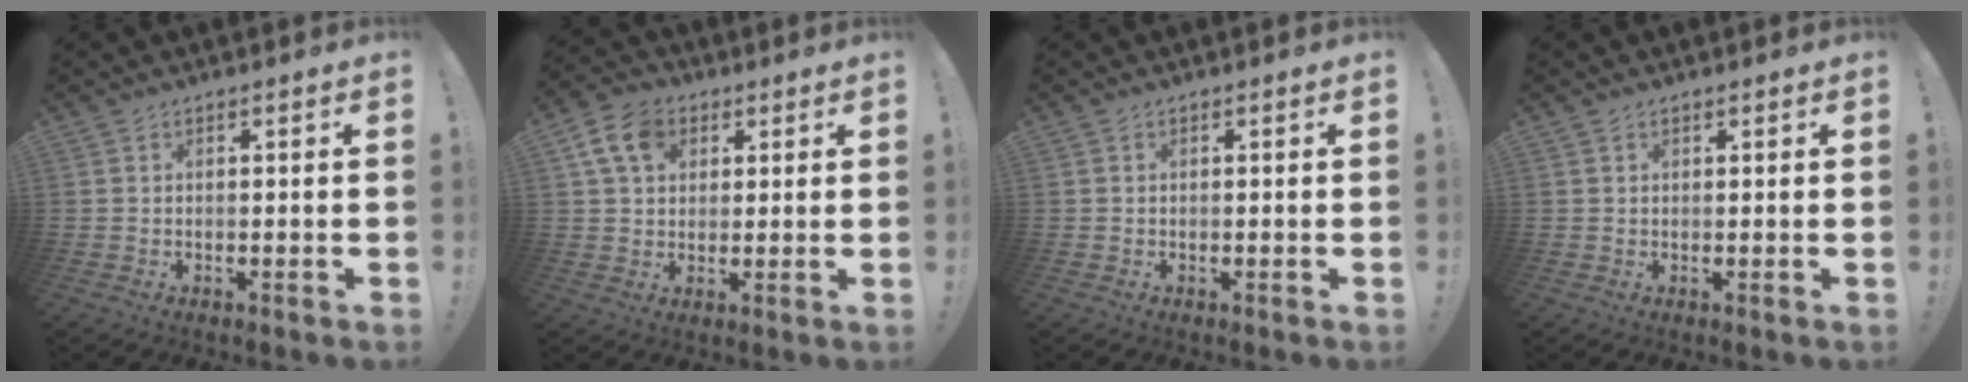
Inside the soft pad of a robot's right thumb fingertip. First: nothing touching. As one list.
[{"total": 10.6, "force": [4.2, 8.0, 5.6], "torque": [-0.088, -0.001, 0.083]}, {"total": 0.0}, {"total": 0.6, "force": [0.4, 0.4, 0.1], "torque": [-0.002, 0.000, 0.008]}]